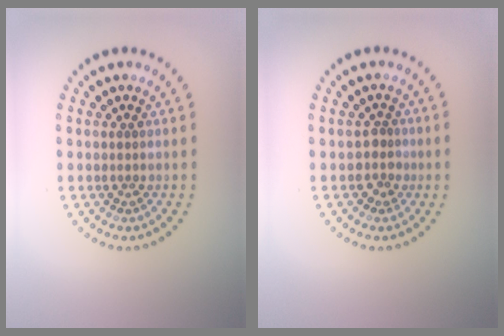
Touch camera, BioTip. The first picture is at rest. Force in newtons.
{"total": 1.5, "press": 1.2, "slide": 0.9}